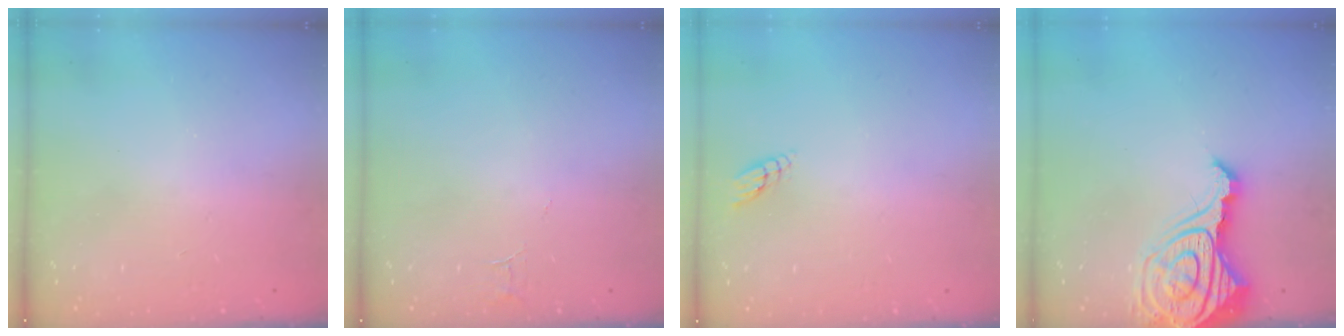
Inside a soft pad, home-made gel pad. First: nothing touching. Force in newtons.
{"total": 3.5, "press": 3.5, "slide": 0.2}
{"total": 3.0, "press": 3.0, "slide": 0.3}
{"total": 19.7, "press": 19.6, "slide": 2.0}